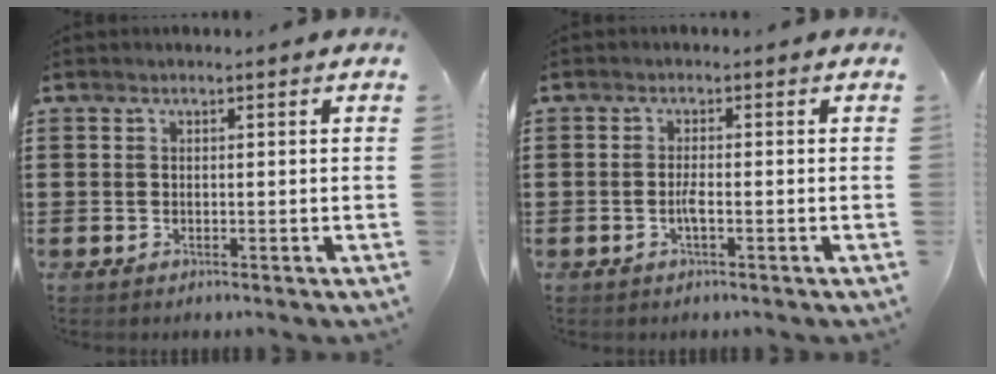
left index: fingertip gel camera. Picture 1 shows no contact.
{"total": 1.8, "force": [-0.6, 0.3, 1.7], "torque": [-0.041, -0.002, -0.013]}